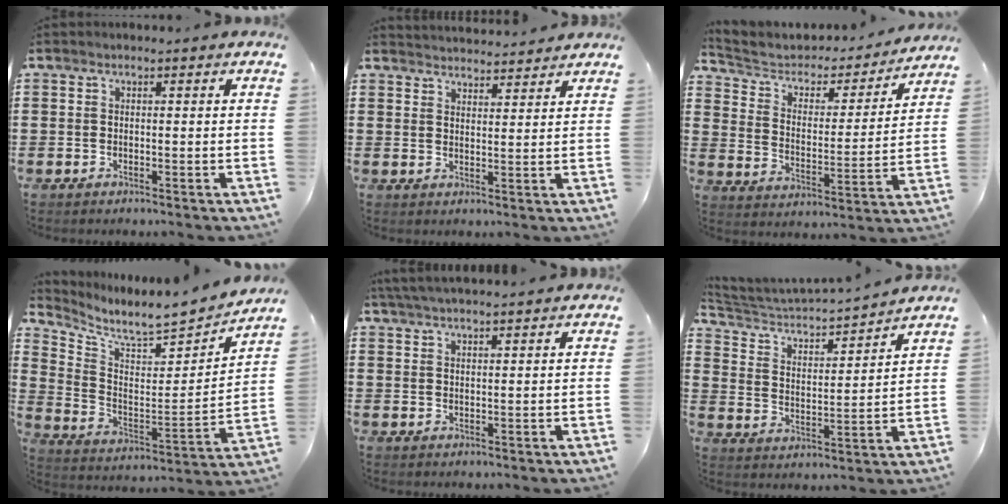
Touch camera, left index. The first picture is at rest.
{"total": 3.1, "force": [3.0, -0.3, -0.3], "torque": [-0.004, -0.015, 0.057]}
{"total": 3.7, "force": [3.0, 2.1, 0.9], "torque": [-0.044, -0.025, 0.042]}
{"total": 6.1, "force": [5.8, 0.2, 1.7], "torque": [-0.058, -0.062, 0.091]}
{"total": 3.3, "force": [3.2, -0.6, 0.7], "torque": [-0.024, -0.006, 0.060]}
{"total": 3.7, "force": [3.5, 0.4, 1.3], "torque": [-0.049, -0.035, 0.048]}